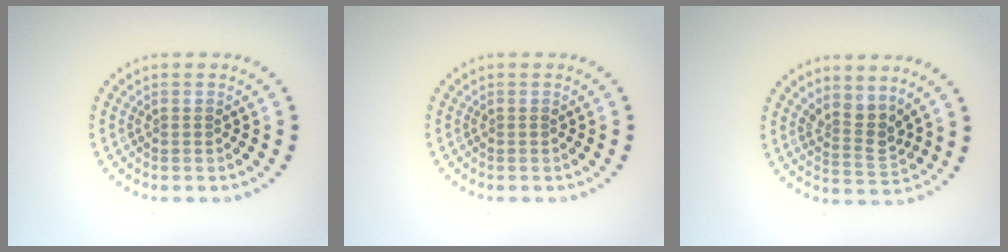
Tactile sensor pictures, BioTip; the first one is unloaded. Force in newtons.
{"total": 0.0}
{"total": 2.6, "press": 1.9, "slide": 1.8}